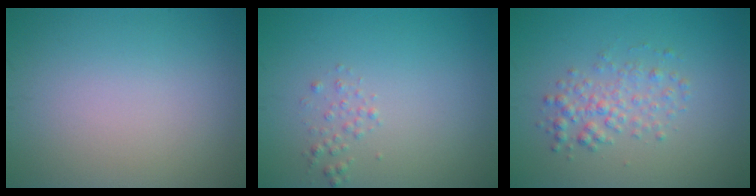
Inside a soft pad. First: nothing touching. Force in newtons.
{"total": 0.9, "press": 0.9, "slide": 0.1}
{"total": 2.5, "press": 2.5, "slide": 0.0}